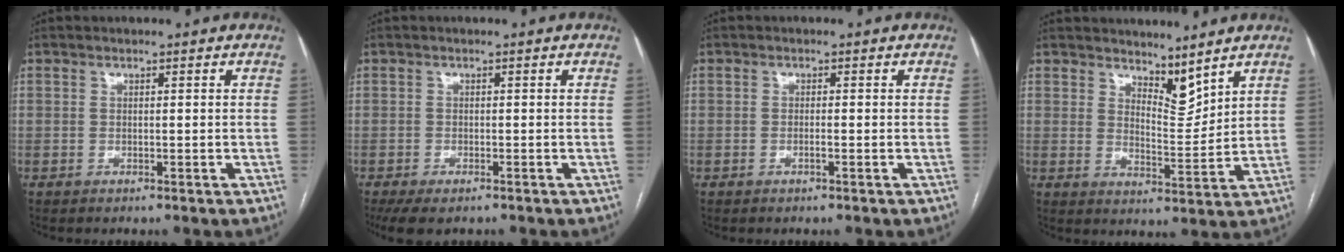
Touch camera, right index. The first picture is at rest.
{"total": 5.1, "force": [-3.7, 2.2, 2.6], "torque": [-0.047, -0.010, -0.058]}
{"total": 0.9, "force": [-0.4, 0.0, 0.8], "torque": [-0.018, 0.000, -0.008]}
{"total": 5.4, "force": [4.7, 1.5, 2.1], "torque": [-0.036, -0.012, 0.086]}